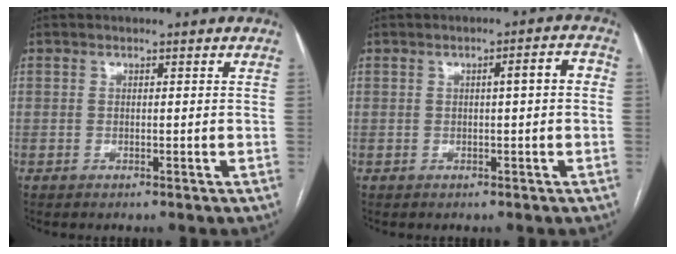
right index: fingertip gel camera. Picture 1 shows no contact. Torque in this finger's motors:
{"motor_torque": [0.30, 0.03, 0.11, 0.03]}